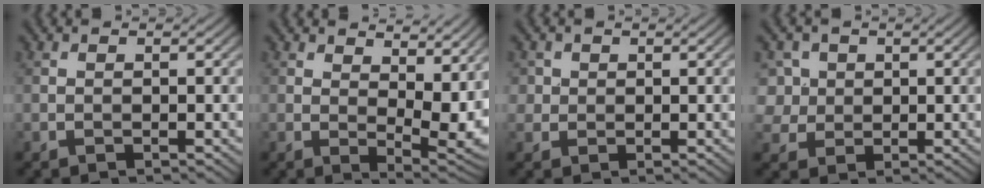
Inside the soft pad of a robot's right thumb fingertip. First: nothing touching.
{"total": 9.8, "force": [4.7, 4.4, 7.4], "torque": [-0.111, -0.012, 0.082]}
{"total": 2.0, "force": [0.7, 1.9, 0.4], "torque": [-0.012, -0.006, 0.014]}
{"total": 5.3, "force": [1.5, 4.6, 2.1], "torque": [-0.083, 0.005, 0.030]}